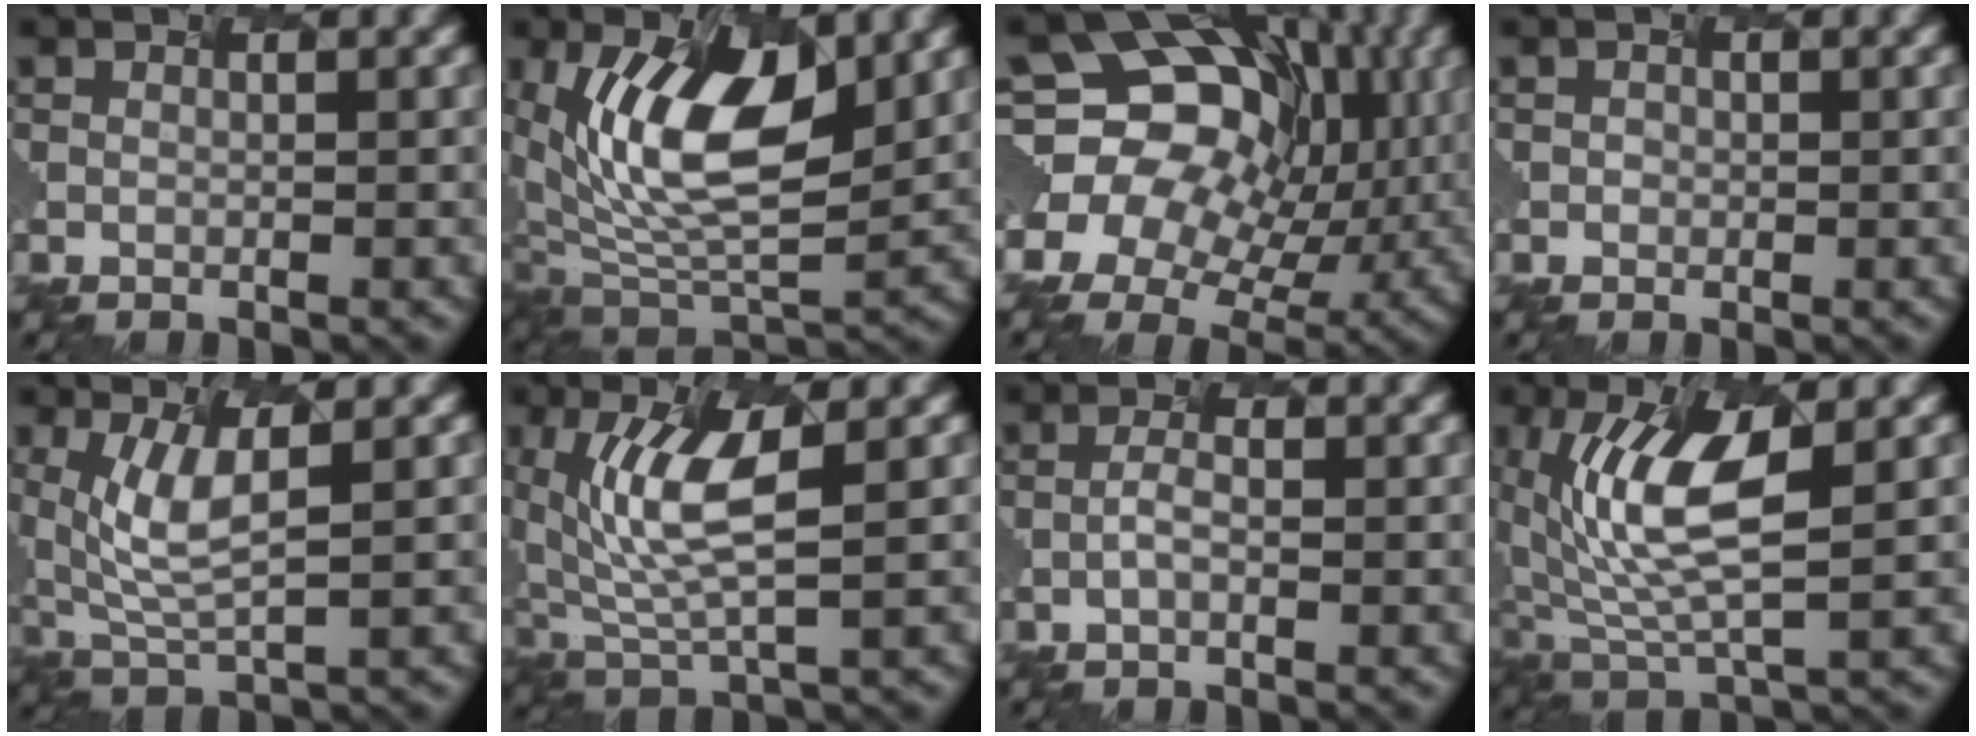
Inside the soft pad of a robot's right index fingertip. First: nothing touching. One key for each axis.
{"total": 10.1, "fx": 2.0, "fy": 4.8, "fz": 8.7, "tx": -0.166, "ty": -0.008, "tz": 0.041}
{"total": 14.7, "fx": 3.0, "fy": 11.5, "fz": 8.7, "tx": -0.154, "ty": 0.024, "tz": 0.051}
{"total": 0.6, "fx": -0.5, "fy": 0.2, "fz": -0.3, "tx": 0.000, "ty": 0.002, "tz": 0.004}
{"total": 4.2, "fx": 0.3, "fy": 1.2, "fz": 4.0, "tx": -0.101, "ty": -0.011, "tz": 0.026}
{"total": 6.2, "fx": 0.8, "fy": 1.7, "fz": 5.9, "tx": -0.136, "ty": -0.004, "tz": 0.029}
{"total": 1.4, "fx": -1.2, "fy": -0.1, "fz": 0.6, "tx": -0.025, "ty": 0.000, "tz": -0.013}
{"total": 8.0, "fx": 0.5, "fy": 2.7, "fz": 7.5, "tx": -0.167, "ty": 0.000, "tz": 0.019}